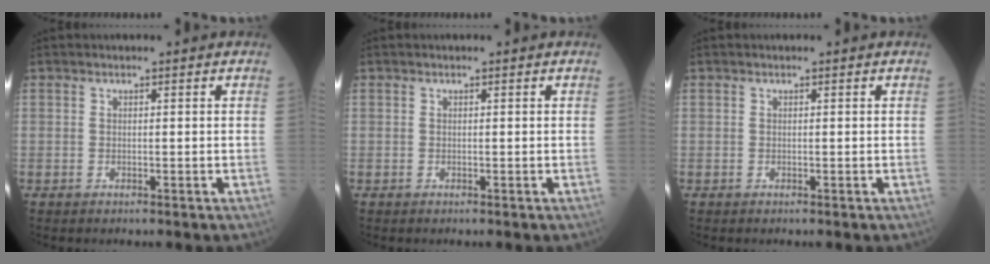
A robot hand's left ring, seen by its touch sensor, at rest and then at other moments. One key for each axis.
{"total": 0.0}
{"total": 0.0}